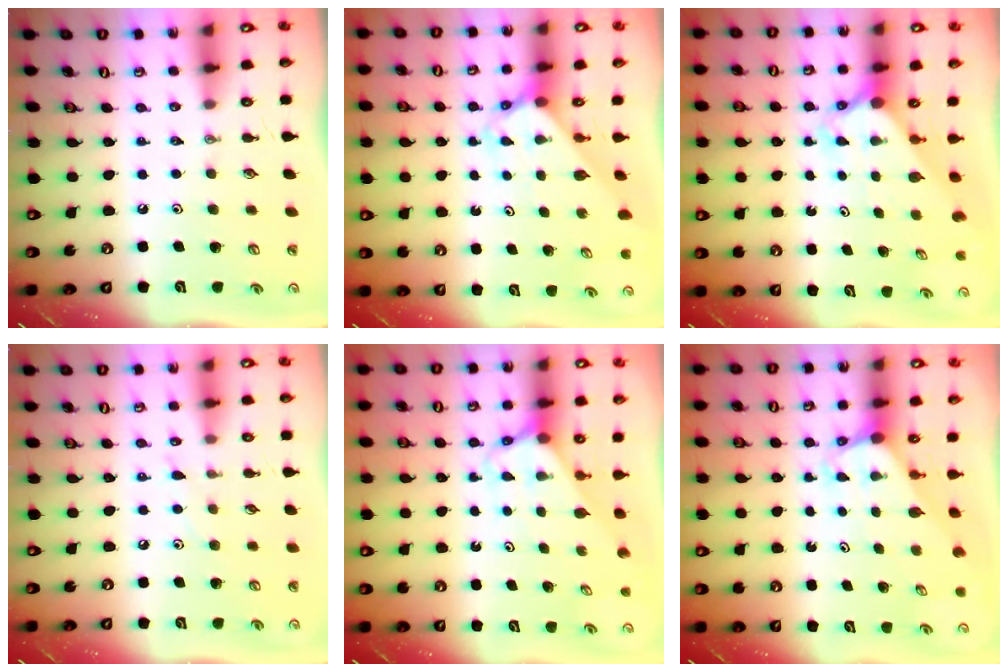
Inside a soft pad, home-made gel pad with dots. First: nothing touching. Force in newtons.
{"total": 2.7, "press": 2.7, "slide": 0.1}
{"total": 2.5, "press": 2.5, "slide": 0.2}
{"total": 5.2, "press": 5.2, "slide": 0.6}
{"total": 3.0, "press": 3.0, "slide": 0.2}
{"total": 2.9, "press": 2.9, "slide": 0.0}